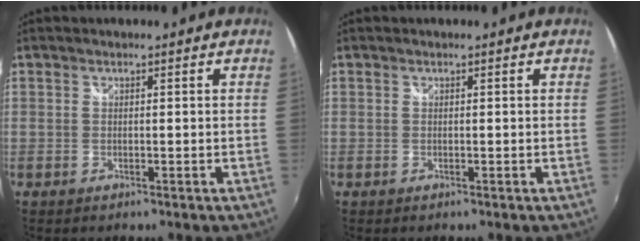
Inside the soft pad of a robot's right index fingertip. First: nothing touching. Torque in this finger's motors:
{"motor_torque": [0.00, 0.00, 0.00, 0.00]}